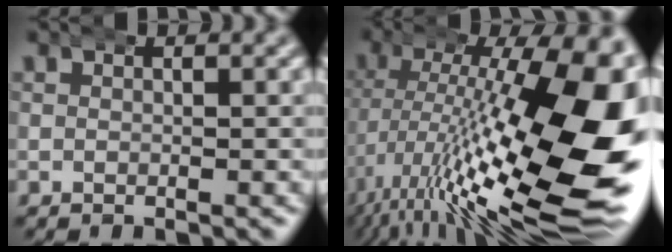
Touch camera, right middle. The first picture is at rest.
{"total": 17.1, "force": [-1.9, 6.3, 15.7], "torque": [-0.216, -0.022, -0.008]}